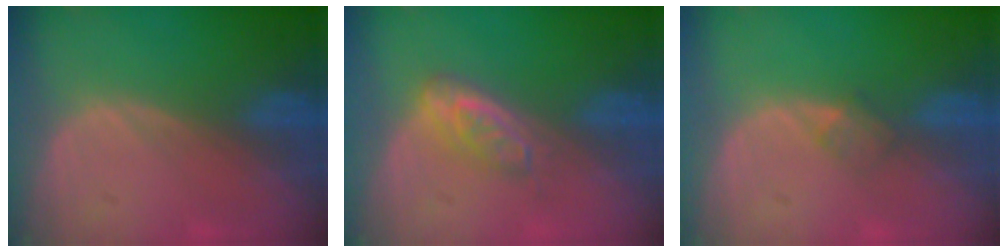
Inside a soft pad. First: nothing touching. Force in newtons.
{"total": 4.8, "press": 4.2, "slide": 2.4}
{"total": 1.8, "press": 1.8, "slide": 0.2}